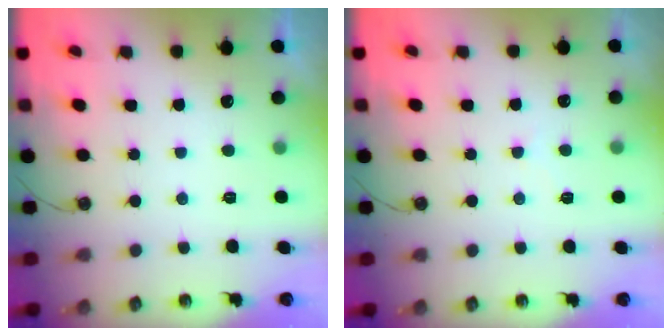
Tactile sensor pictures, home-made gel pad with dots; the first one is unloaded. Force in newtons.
{"total": 4.0, "press": 3.9, "slide": 0.6}